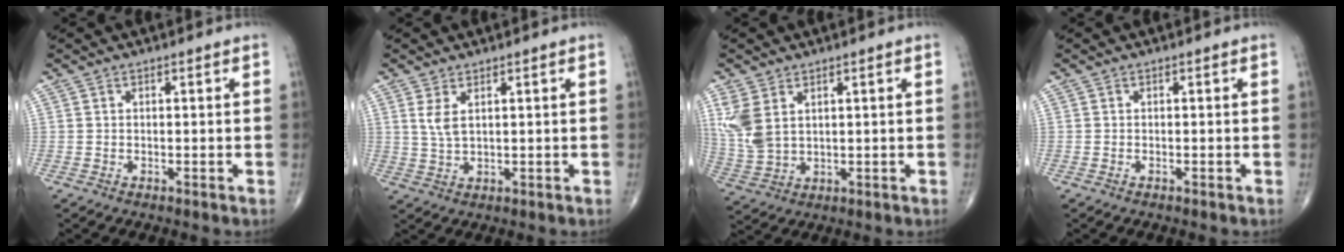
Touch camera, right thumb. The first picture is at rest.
{"total": 3.4, "force": [1.4, 1.5, 2.8], "torque": [-0.059, -0.006, 0.037]}
{"total": 7.7, "force": [2.9, 4.7, 5.4], "torque": [-0.129, -0.005, 0.071]}
{"total": 0.0}